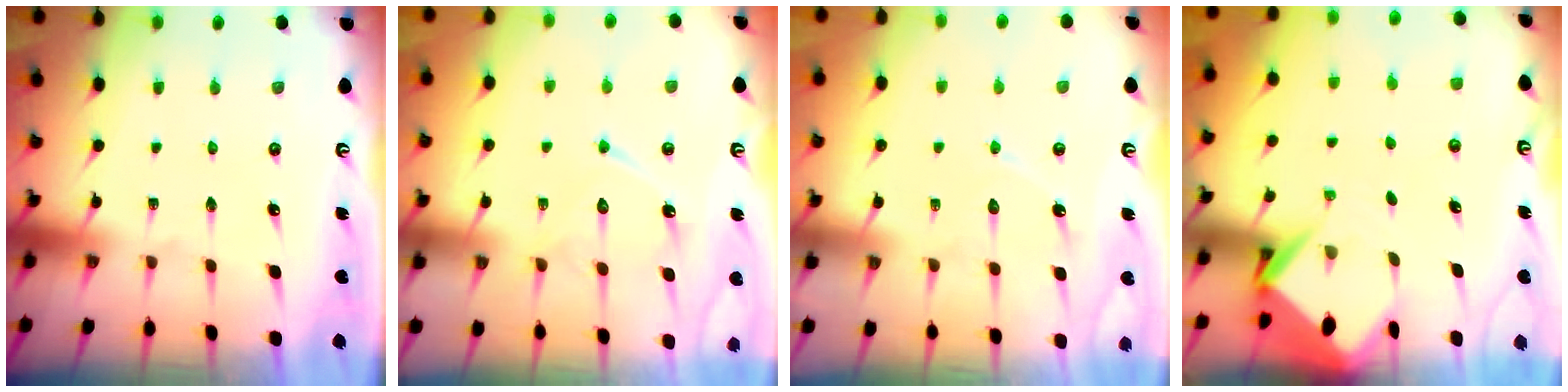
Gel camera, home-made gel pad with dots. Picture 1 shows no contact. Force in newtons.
{"total": 12.4, "press": 12.3, "slide": 1.1}
{"total": 6.9, "press": 6.9, "slide": 0.6}
{"total": 4.7, "press": 4.7, "slide": 0.3}